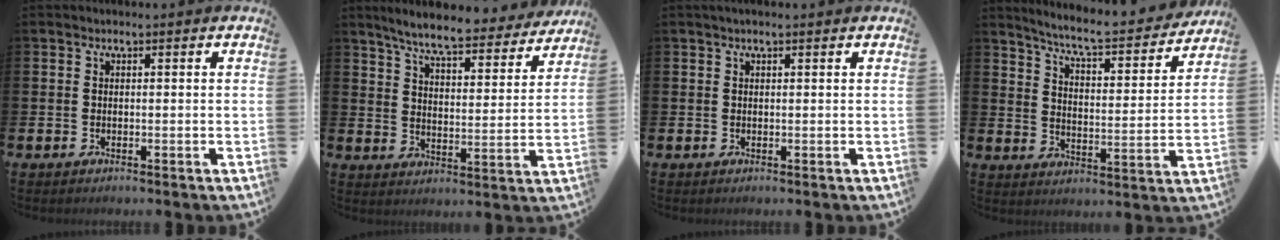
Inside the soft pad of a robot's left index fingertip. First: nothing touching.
{"total": 7.2, "force": [6.6, 0.6, 2.8], "torque": [-0.079, -0.041, 0.112]}
{"total": 0.7, "force": [0.4, 0.1, 0.5], "torque": [-0.009, 0.003, 0.007]}
{"total": 6.8, "force": [6.3, 0.5, 2.3], "torque": [-0.070, -0.049, 0.103]}